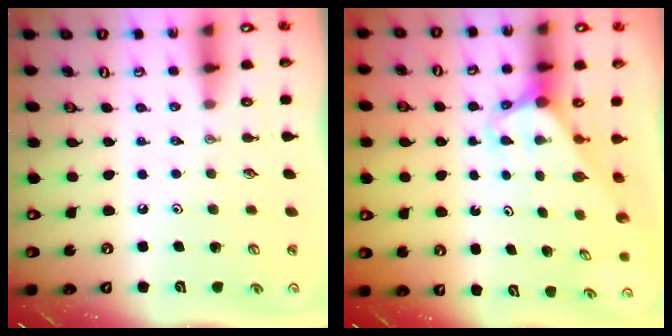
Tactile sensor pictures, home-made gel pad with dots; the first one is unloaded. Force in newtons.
{"total": 3.2, "press": 3.2, "slide": 0.1}